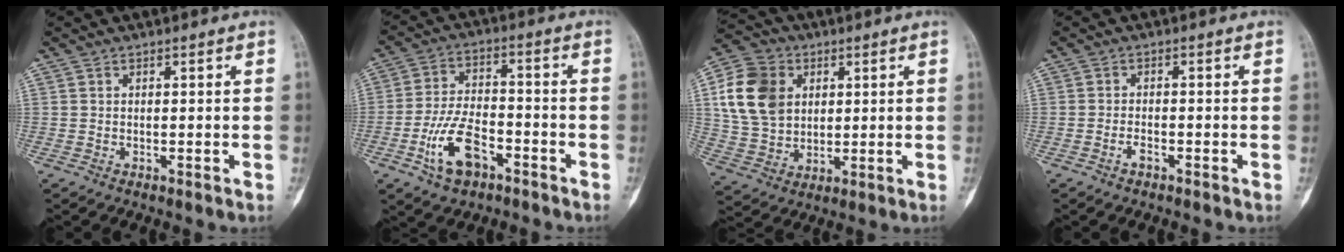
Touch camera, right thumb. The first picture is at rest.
{"total": 10.6, "force": [-5.1, 5.7, 7.4], "torque": [-0.139, 0.030, -0.093]}
{"total": 14.1, "force": [3.5, 11.1, 7.9], "torque": [-0.127, 0.001, 0.065]}
{"total": 1.3, "force": [-1.0, 0.6, 0.6], "torque": [-0.015, 0.008, -0.022]}